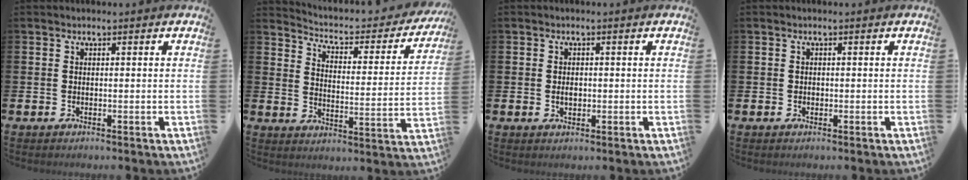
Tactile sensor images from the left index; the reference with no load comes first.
{"total": 4.5, "force": [4.0, 1.6, 1.5], "torque": [-0.048, -0.036, 0.057]}
{"total": 1.4, "force": [-0.1, 1.0, 1.0], "torque": [-0.008, 0.002, -0.006]}
{"total": 0.5, "force": [0.0, 0.5, 0.1], "torque": [0.002, 0.003, -0.003]}